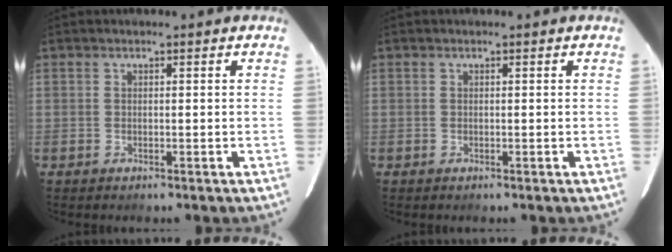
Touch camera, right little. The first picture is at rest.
{"total": 0.0}